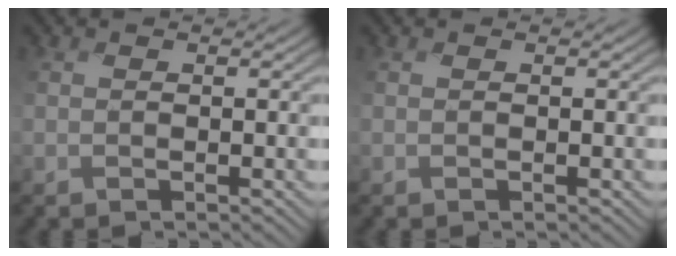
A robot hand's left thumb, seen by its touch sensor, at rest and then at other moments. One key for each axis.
{"total": 0.0}